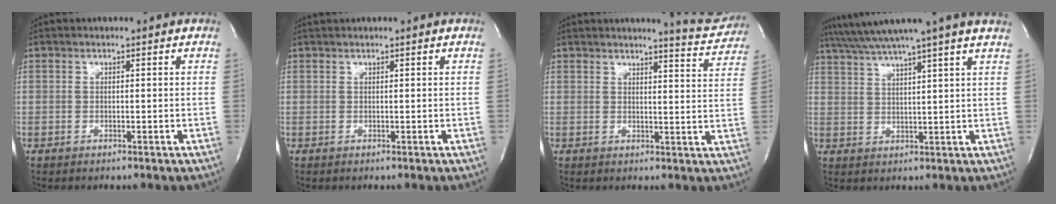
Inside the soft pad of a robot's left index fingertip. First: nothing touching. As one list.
[{"total": 1.4, "force": [1.3, 0.0, 0.6], "torque": [-0.011, 0.018, 0.026]}, {"total": 7.3, "force": [7.1, 0.3, 1.3], "torque": [-0.018, -0.031, 0.071]}, {"total": 13.1, "force": [11.1, -2.1, 6.6], "torque": [-0.118, 0.003, 0.152]}]